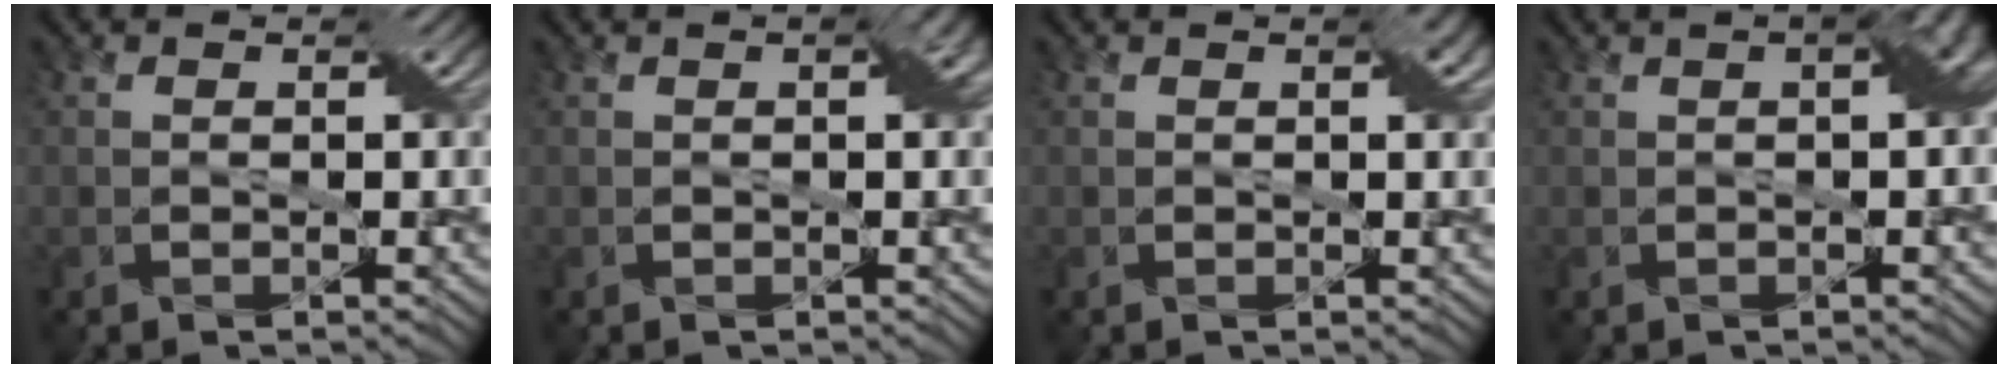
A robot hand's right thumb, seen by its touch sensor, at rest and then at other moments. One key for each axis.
{"total": 1.9, "fx": 0.4, "fy": 0.3, "fz": 1.9, "tx": -0.026, "ty": 0.009, "tz": 0.005}
{"total": 1.3, "fx": 0.5, "fy": 0.2, "fz": 1.2, "tx": -0.016, "ty": 0.004, "tz": 0.009}
{"total": 3.1, "fx": 0.4, "fy": 0.8, "fz": 3.0, "tx": -0.036, "ty": 0.014, "tz": 0.009}